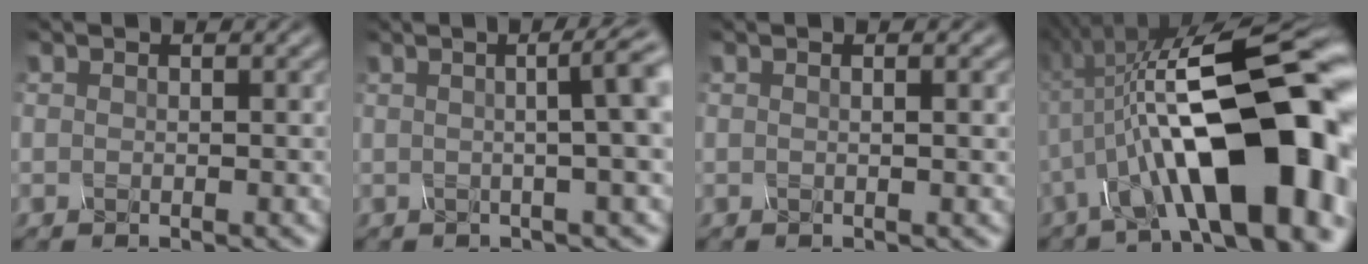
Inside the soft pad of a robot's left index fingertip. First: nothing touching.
{"total": 7.7, "force": [1.1, 2.4, 7.2], "torque": [-0.046, 0.029, -0.001]}
{"total": 2.1, "force": [0.3, 0.8, 1.9], "torque": [-0.015, 0.004, -0.010]}
{"total": 16.3, "force": [-2.6, 6.7, 14.6], "torque": [-0.207, 0.038, -0.045]}